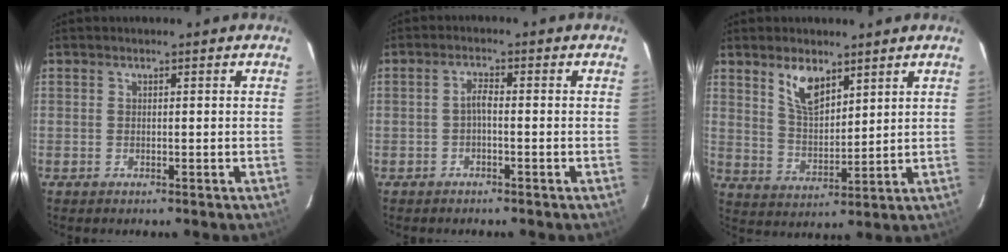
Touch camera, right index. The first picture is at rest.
{"total": 1.8, "force": [-0.8, 0.4, 1.5], "torque": [-0.032, 0.007, -0.015]}
{"total": 7.6, "force": [4.8, 3.4, 4.8], "torque": [-0.087, 0.003, 0.098]}